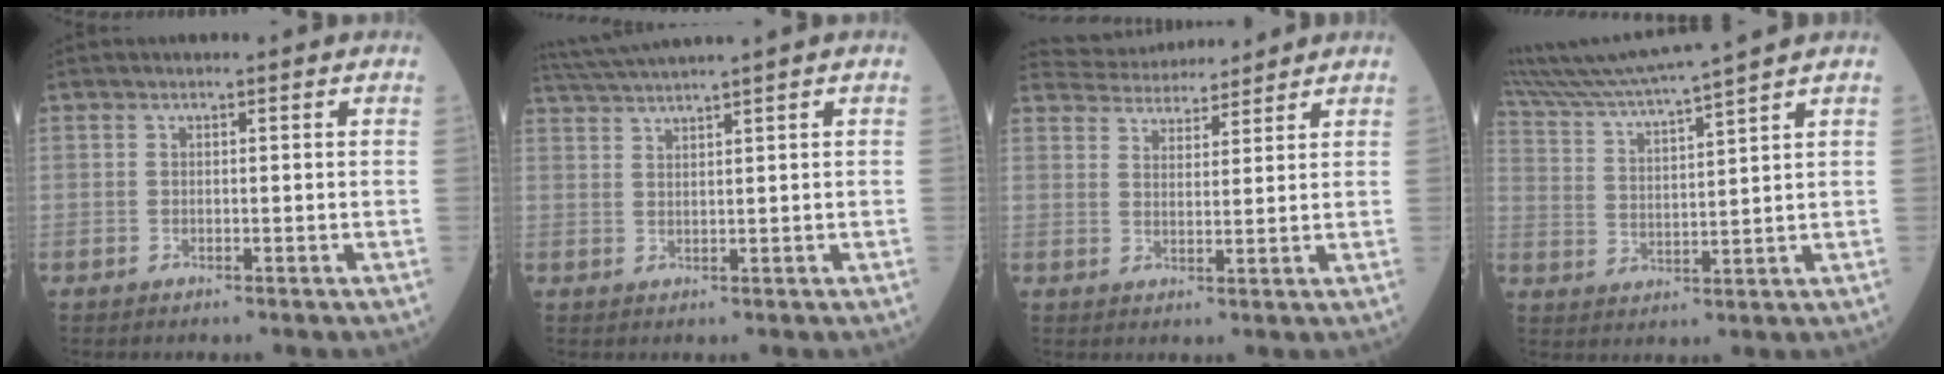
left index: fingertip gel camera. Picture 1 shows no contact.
{"total": 5.5, "force": [4.7, -1.8, 2.3], "torque": [-0.047, 0.015, 0.091]}
{"total": 7.7, "force": [7.5, 1.1, 1.0], "torque": [-0.024, 0.024, 0.119]}
{"total": 11.8, "force": [10.4, -2.3, 5.1], "torque": [-0.101, 0.007, 0.180]}